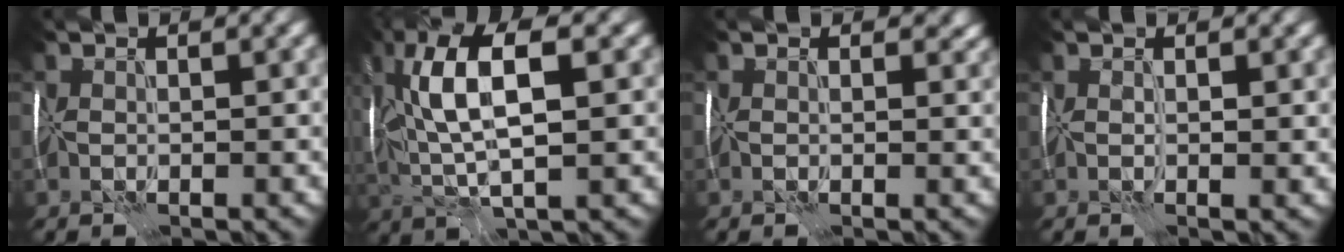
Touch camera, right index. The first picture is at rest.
{"total": 9.6, "force": [1.7, 3.3, 8.8], "torque": [-0.179, 0.015, 0.026]}
{"total": 1.9, "force": [0.9, 1.5, 0.8], "torque": [-0.013, -0.009, 0.006]}
{"total": 1.3, "force": [0.4, 0.4, 1.2], "torque": [-0.021, -0.004, 0.009]}